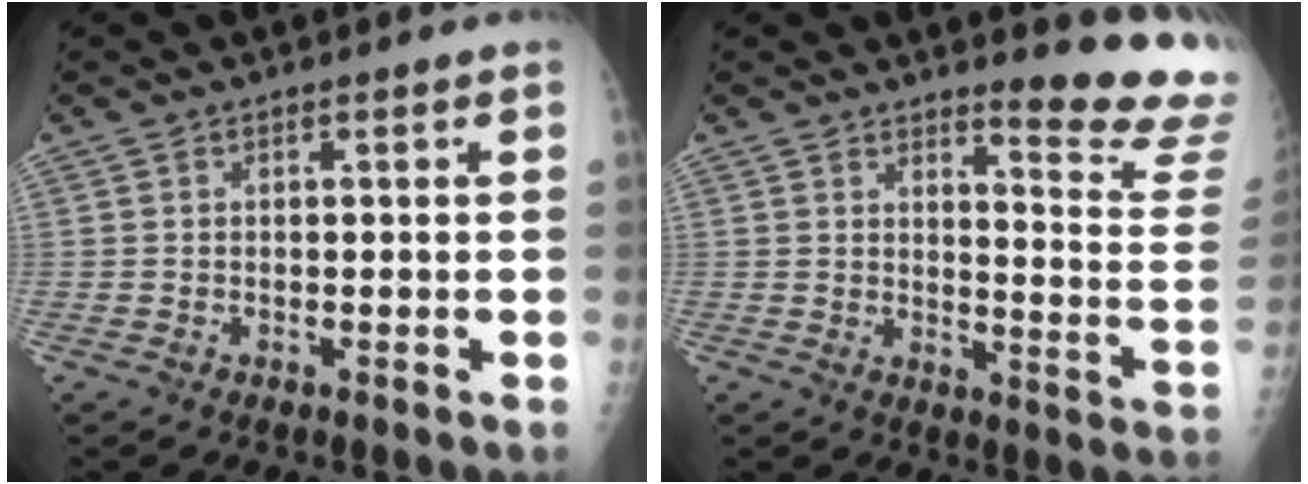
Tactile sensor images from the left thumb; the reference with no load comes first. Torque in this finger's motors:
{"motor_torque": [1.39, -0.85, 0.36, -0.09, 0.10]}